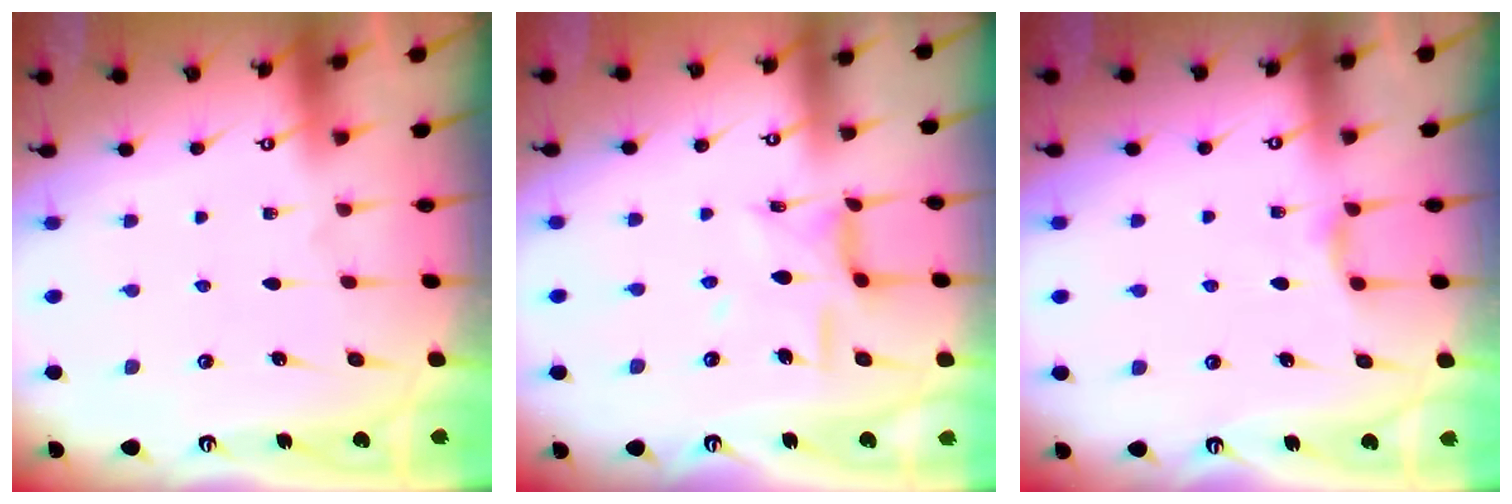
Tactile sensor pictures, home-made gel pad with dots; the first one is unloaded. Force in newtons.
{"total": 10.0, "press": 10.0, "slide": 0.8}
{"total": 2.6, "press": 2.5, "slide": 0.4}